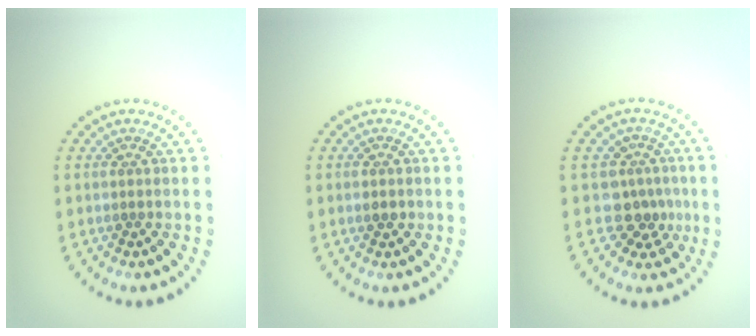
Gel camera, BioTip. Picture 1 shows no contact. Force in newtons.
{"total": 1.2, "press": 1.2, "slide": 0.1}
{"total": 3.0, "press": 2.1, "slide": 2.1}